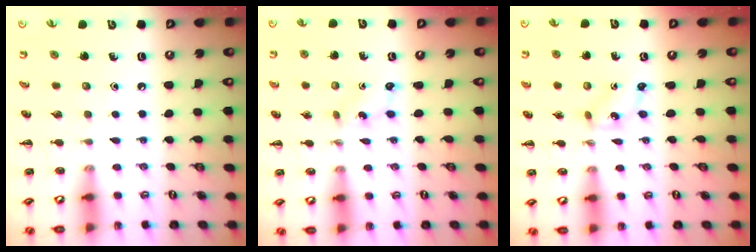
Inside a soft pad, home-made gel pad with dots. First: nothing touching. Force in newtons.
{"total": 1.7, "press": 1.6, "slide": 0.6}
{"total": 1.1, "press": 1.1, "slide": 0.1}